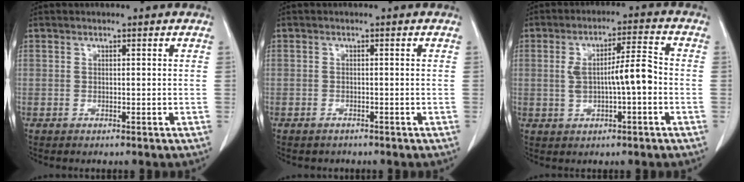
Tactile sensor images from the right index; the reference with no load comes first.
{"total": 1.0, "force": [-0.8, 0.6, 0.0], "torque": [-0.008, 0.001, -0.013]}
{"total": 7.4, "force": [-0.7, 1.3, 7.2], "torque": [-0.131, 0.016, -0.009]}